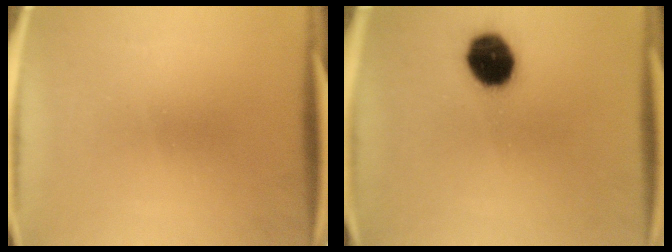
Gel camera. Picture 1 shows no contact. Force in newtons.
{"total": 11.9}